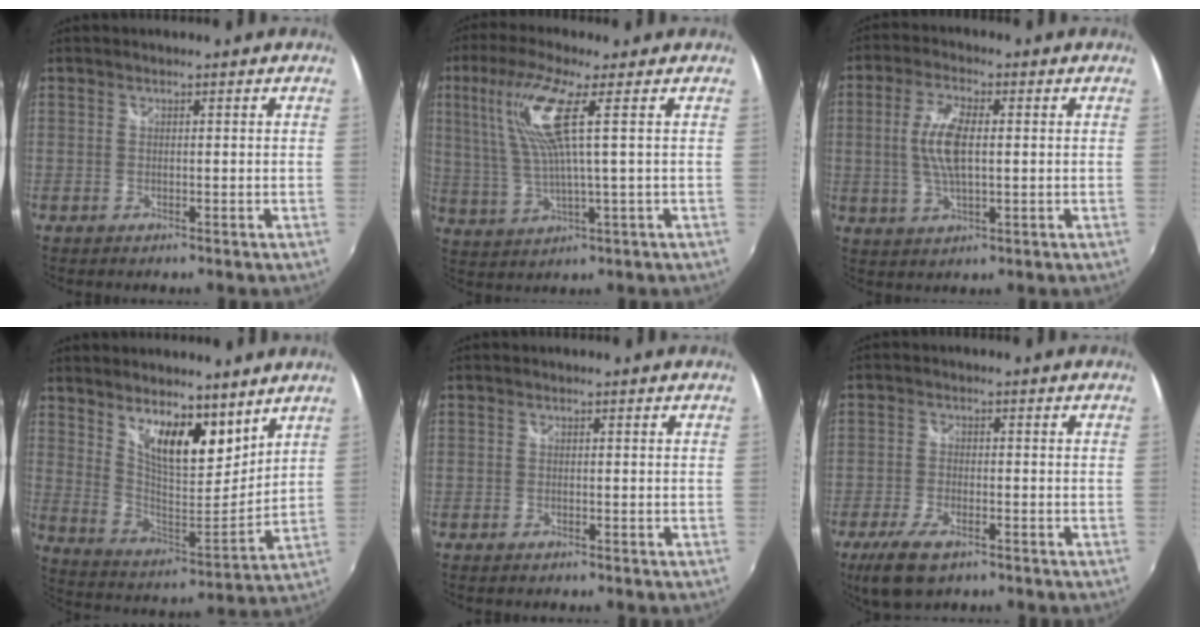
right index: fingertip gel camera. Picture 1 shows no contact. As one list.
[{"total": 10.4, "force": [3.4, 0.4, 9.8], "torque": [-0.193, 0.002, 0.078]}, {"total": 8.1, "force": [0.6, 3.1, 7.5], "torque": [-0.151, 0.004, 0.012]}, {"total": 14.2, "force": [9.4, 5.4, 9.1], "torque": [-0.148, -0.004, 0.169]}, {"total": 0.7, "force": [-0.6, 0.3, 0.3], "torque": [-0.007, -0.003, -0.013]}, {"total": 7.8, "force": [-5.0, 3.2, 5.2], "torque": [-0.130, -0.022, -0.093]}]